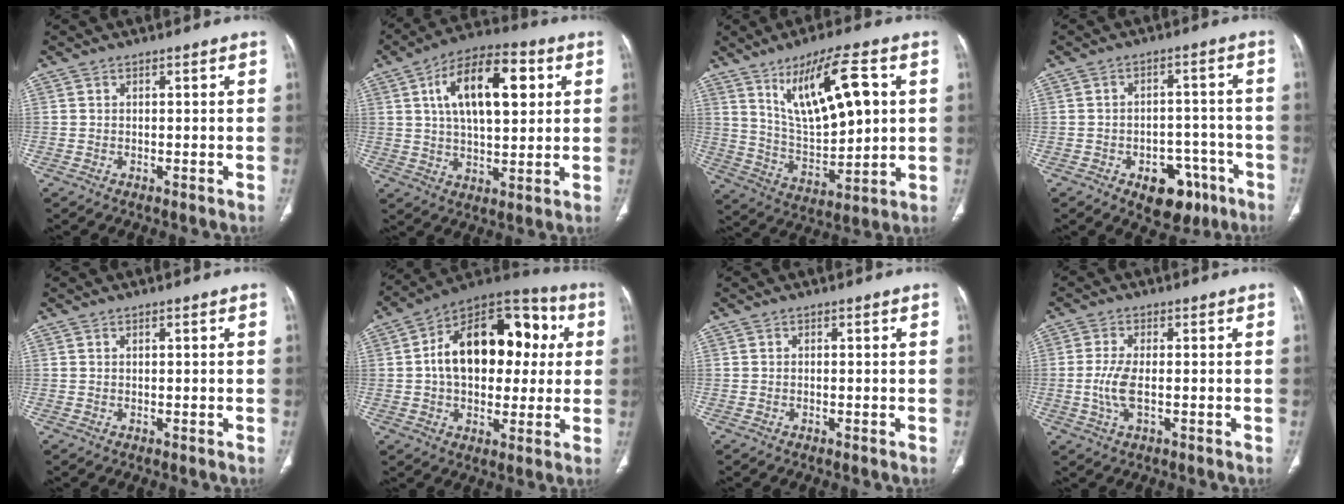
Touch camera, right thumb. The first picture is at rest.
{"total": 16.5, "force": [4.9, 7.8, 13.7], "torque": [-0.207, 0.003, 0.078]}
{"total": 16.2, "force": [5.8, 5.3, 14.1], "torque": [-0.231, -0.024, 0.117]}
{"total": 10.2, "force": [-5.6, 6.4, 5.6], "torque": [-0.040, 0.043, -0.067]}
{"total": 0.0}
{"total": 22.4, "force": [3.0, 14.0, 17.2], "torque": [-0.225, 0.031, 0.039]}
{"total": 0.0}
{"total": 5.0, "force": [-0.6, 1.9, 4.6], "torque": [-0.111, -0.002, -0.013]}